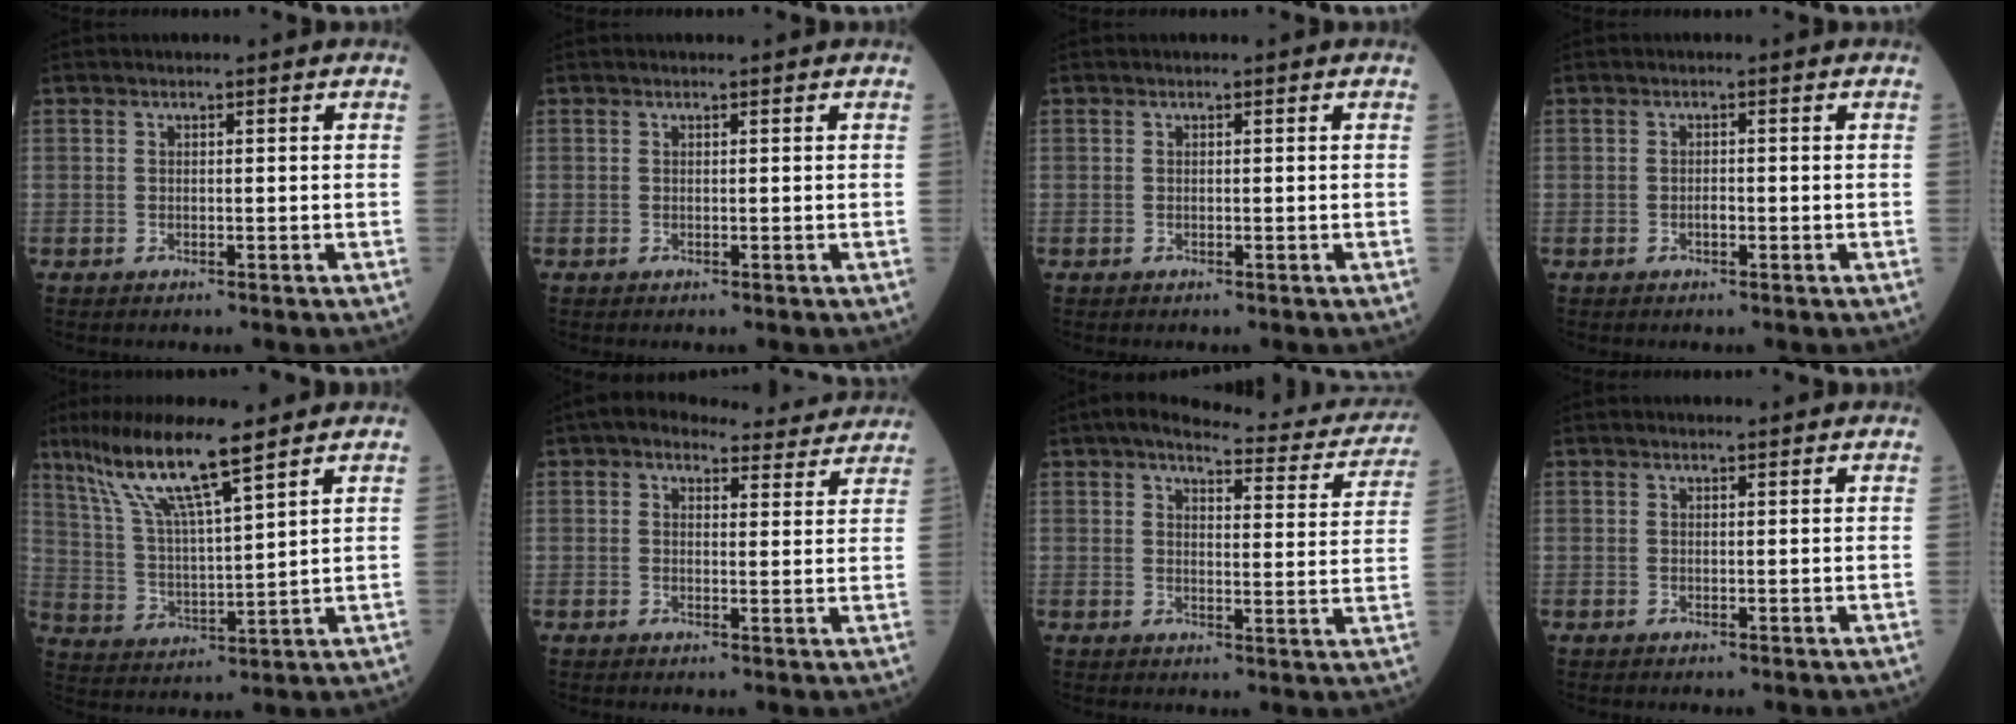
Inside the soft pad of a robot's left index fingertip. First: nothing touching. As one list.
[{"total": 0.0}, {"total": 0.0}, {"total": 0.9, "force": [-0.4, 0.3, 0.7], "torque": [-0.013, 0.002, -0.008]}, {"total": 12.3, "force": [8.9, 0.2, 8.6], "torque": [-0.172, 0.006, 0.170]}, {"total": 9.9, "force": [8.9, 3.3, 2.7], "torque": [-0.019, 0.024, 0.096]}, {"total": 16.0, "force": [14.4, 3.5, 6.1], "torque": [-0.061, -0.010, 0.157]}, {"total": 0.7, "force": [0.7, 0.0, 0.1], "torque": [-0.009, 0.001, 0.010]}]